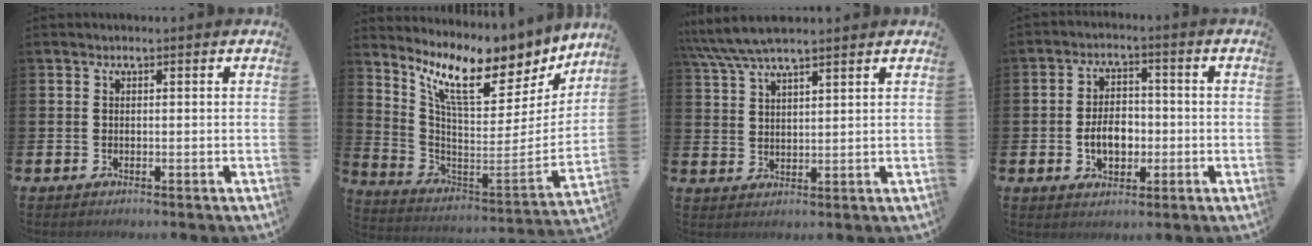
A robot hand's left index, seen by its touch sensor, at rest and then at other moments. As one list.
[{"total": 10.6, "force": [7.9, 3.3, 6.1], "torque": [-0.135, -0.066, 0.130]}, {"total": 6.0, "force": [5.4, 0.9, 2.3], "torque": [-0.064, -0.016, 0.099]}, {"total": 5.2, "force": [-1.1, 3.5, 3.7], "torque": [-0.051, 0.002, -0.027]}]